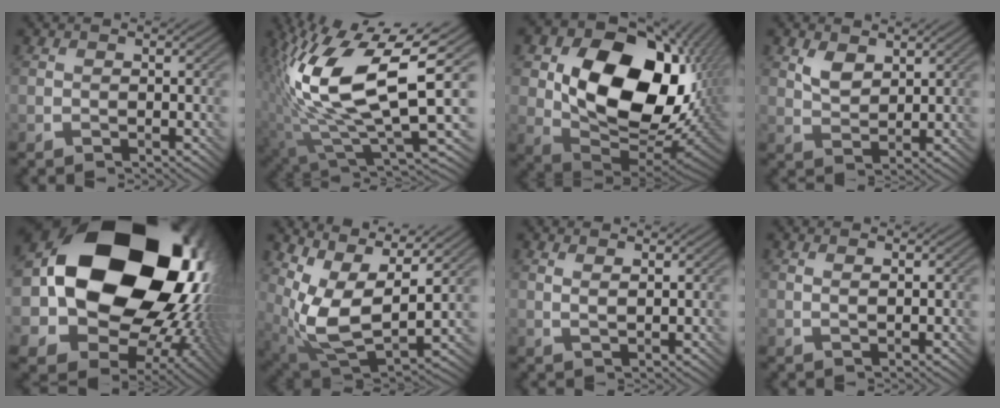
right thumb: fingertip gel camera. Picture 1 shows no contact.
{"total": 15.5, "force": [1.2, 5.6, 14.4], "torque": [-0.291, -0.006, 0.026]}
{"total": 18.9, "force": [3.2, 13.1, 13.2], "torque": [-0.229, -0.034, 0.075]}
{"total": 3.2, "force": [1.9, 1.8, 1.9], "torque": [-0.043, -0.006, 0.041]}
{"total": 23.3, "force": [4.0, 17.8, 14.5], "torque": [-0.290, -0.059, 0.106]}
{"total": 11.8, "force": [3.5, 5.1, 10.1], "torque": [-0.226, -0.010, 0.072]}
{"total": 1.4, "force": [1.0, 0.2, 1.0], "torque": [-0.018, -0.005, 0.021]}
{"total": 0.7, "force": [0.5, 0.1, 0.6], "torque": [-0.011, 0.001, 0.008]}